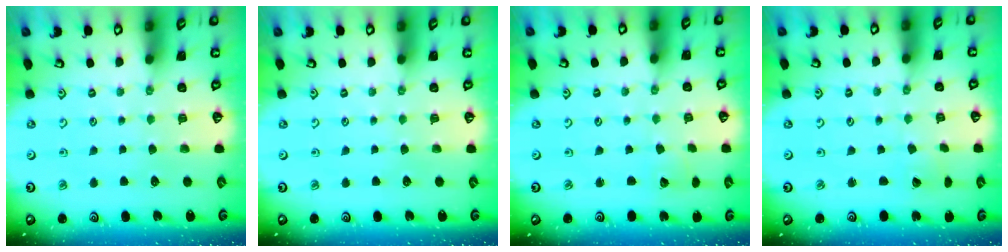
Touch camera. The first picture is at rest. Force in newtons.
{"total": 0.0}
{"total": 2.3, "press": 2.3, "slide": 0.1}
{"total": 1.5, "press": 1.5, "slide": 0.2}